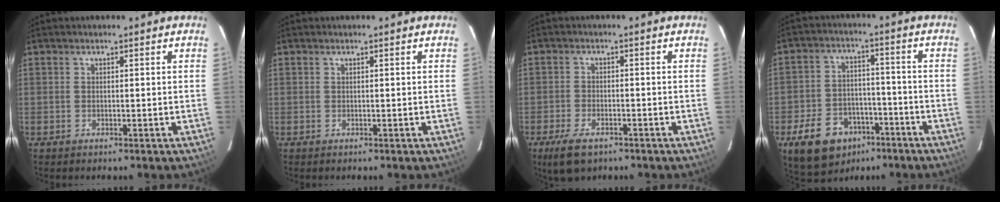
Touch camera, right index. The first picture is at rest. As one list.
[{"total": 0.0}, {"total": 6.6, "force": [-4.3, 3.0, 4.0], "torque": [-0.100, -0.015, -0.076]}, {"total": 14.7, "force": [-8.8, 9.8, 6.5], "torque": [-0.156, 0.015, -0.120]}]